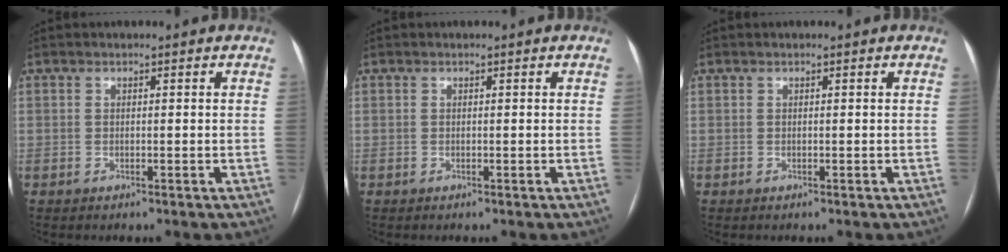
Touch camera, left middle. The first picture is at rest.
{"total": 0.0}
{"total": 0.0}